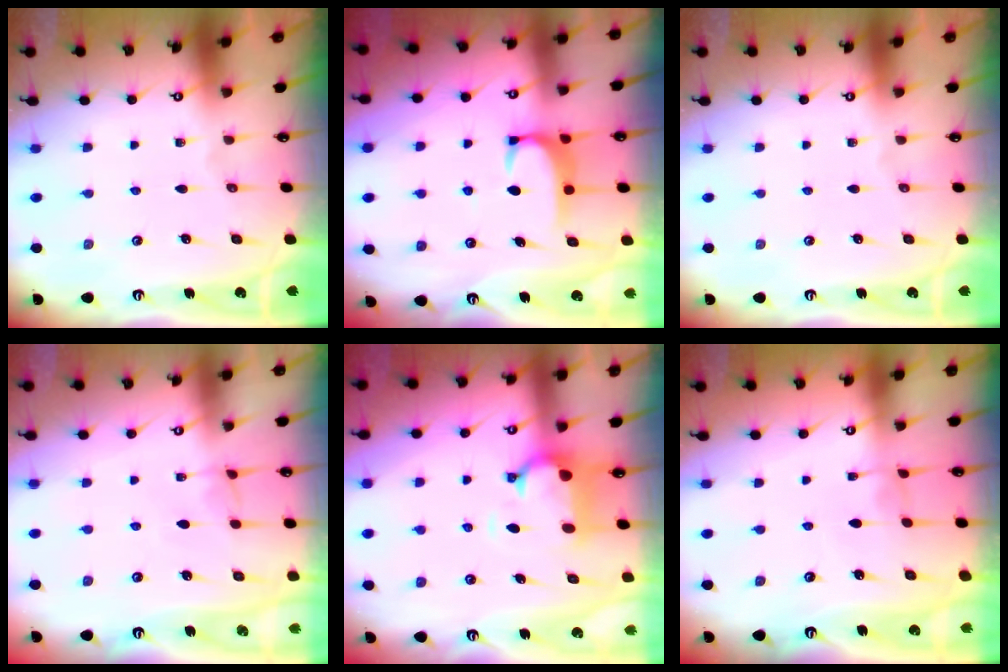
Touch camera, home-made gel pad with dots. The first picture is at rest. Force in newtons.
{"total": 2.0, "press": 1.9, "slide": 0.6}
{"total": 0.0}
{"total": 2.8, "press": 2.7, "slide": 0.4}
{"total": 1.4, "press": 0.7, "slide": 1.2}
{"total": 1.4, "press": 1.3, "slide": 0.4}